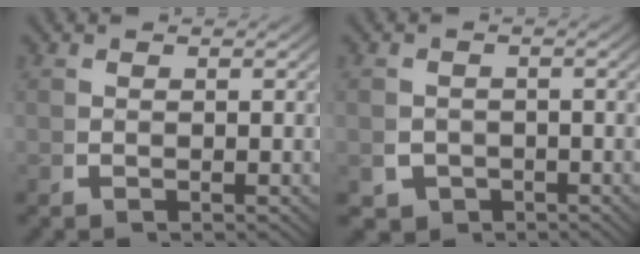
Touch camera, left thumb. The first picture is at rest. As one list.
[{"total": 4.1, "force": [-2.2, 3.3, 1.1], "torque": [-0.020, -0.029, -0.032]}]